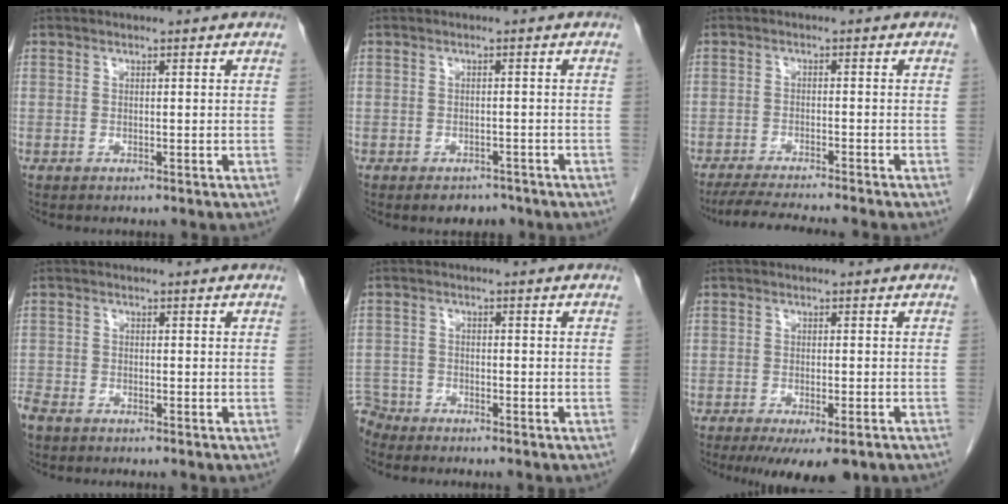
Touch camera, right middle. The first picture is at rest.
{"total": 3.1, "force": [-2.4, 1.7, 0.8], "torque": [-0.005, 0.004, -0.028]}
{"total": 8.1, "force": [-7.3, -0.5, 3.5], "torque": [-0.048, -0.017, -0.117]}
{"total": 3.5, "force": [-2.9, 1.4, 1.3], "torque": [-0.032, -0.005, -0.057]}
{"total": 4.3, "force": [-4.1, 1.1, -0.5], "torque": [0.013, -0.009, -0.081]}
{"total": 8.1, "force": [-5.5, 2.5, 5.4], "torque": [-0.068, -0.013, -0.080]}